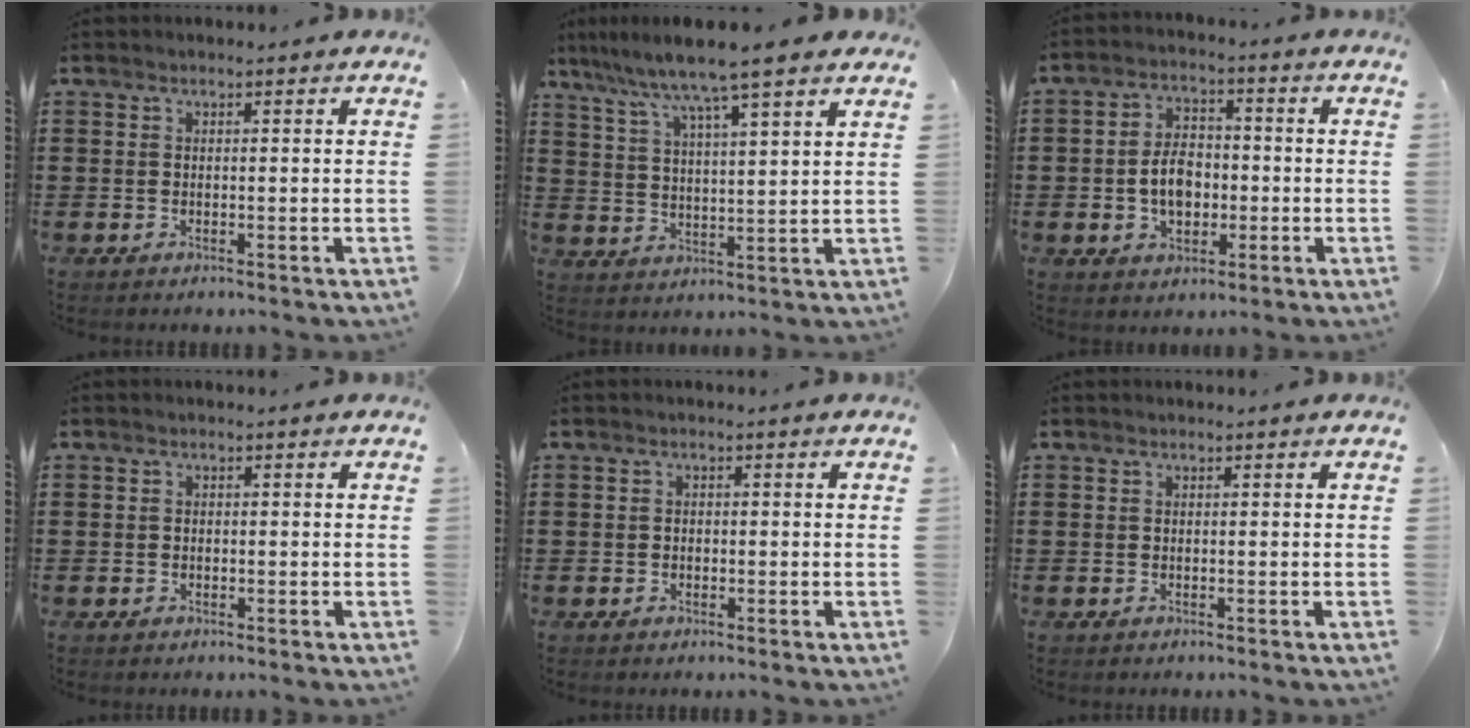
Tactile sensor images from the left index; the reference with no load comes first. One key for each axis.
{"total": 7.3, "fx": 6.1, "fy": -0.6, "fz": 3.9, "tx": -0.099, "ty": -0.032, "tz": 0.101}
{"total": 6.1, "fx": -1.0, "fy": 4.1, "fz": 4.5, "tx": -0.077, "ty": 0.003, "tz": -0.024}
{"total": 0.6, "fx": -0.2, "fy": 0.5, "fz": 0.2, "tx": -0.007, "ty": 0.002, "tz": -0.005}
{"total": 0.8, "fx": -0.2, "fy": 0.7, "fz": 0.3, "tx": -0.009, "ty": 0.003, "tz": -0.006}
{"total": 0.0}